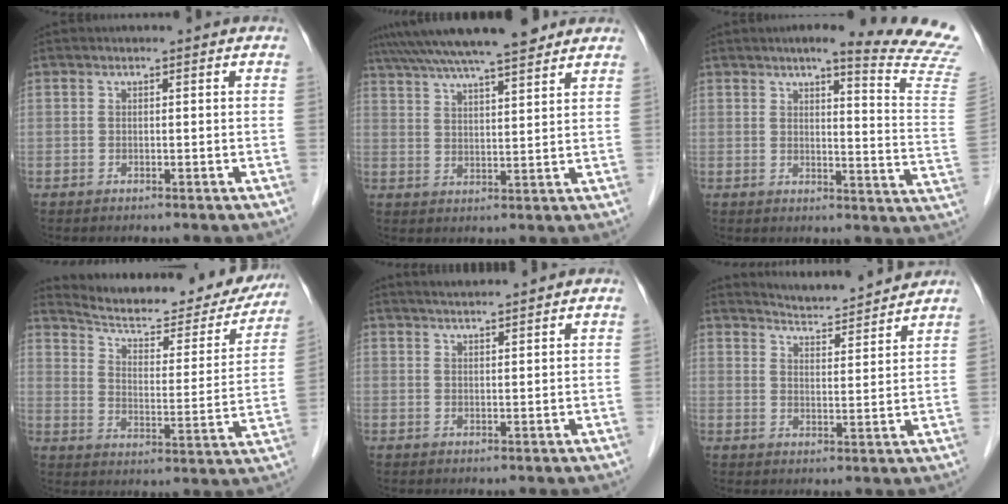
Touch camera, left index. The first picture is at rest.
{"total": 17.3, "force": [14.8, 1.8, 8.7], "torque": [-0.153, 0.037, 0.225]}
{"total": 15.7, "force": [14.1, -1.1, 6.7], "torque": [-0.084, -0.095, 0.145]}
{"total": 23.0, "force": [21.1, 4.9, 7.8], "torque": [-0.108, -0.036, 0.274]}
{"total": 4.3, "force": [4.0, -0.2, 1.6], "torque": [-0.026, 0.023, 0.065]}
{"total": 8.4, "force": [8.4, -0.1, 1.2], "torque": [-0.035, 0.002, 0.126]}